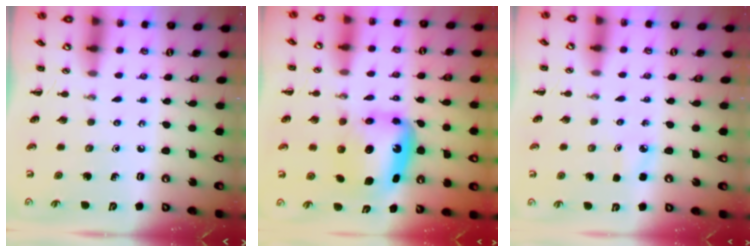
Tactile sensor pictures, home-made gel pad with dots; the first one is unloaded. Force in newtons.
{"total": 7.4, "press": 7.3, "slide": 1.3}
{"total": 3.6, "press": 3.4, "slide": 1.3}